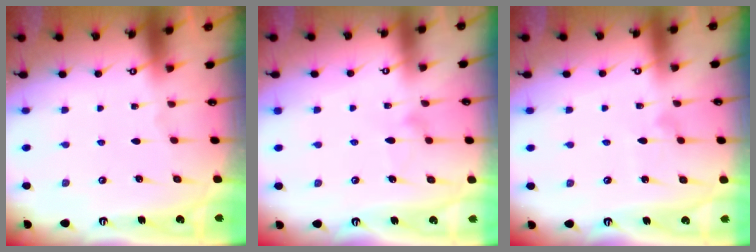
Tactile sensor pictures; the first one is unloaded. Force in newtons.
{"total": 7.6, "press": 7.6, "slide": 0.4}
{"total": 5.2, "press": 5.2, "slide": 0.3}